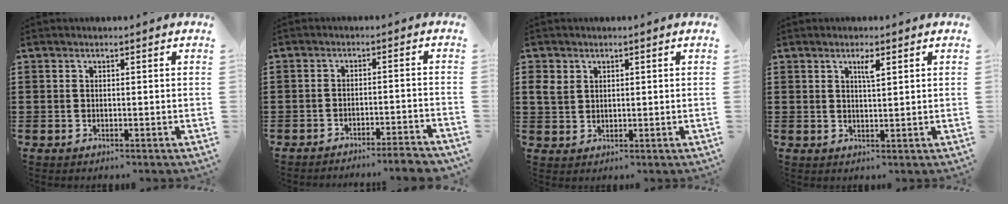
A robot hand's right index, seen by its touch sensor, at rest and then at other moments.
{"total": 3.5, "force": [-3.3, -0.3, 0.9], "torque": [-0.018, -0.005, -0.068]}
{"total": 3.1, "force": [1.5, 2.5, 1.2], "torque": [-0.033, 0.011, 0.028]}
{"total": 2.2, "force": [1.1, 0.4, 1.9], "torque": [-0.023, -0.003, 0.014]}